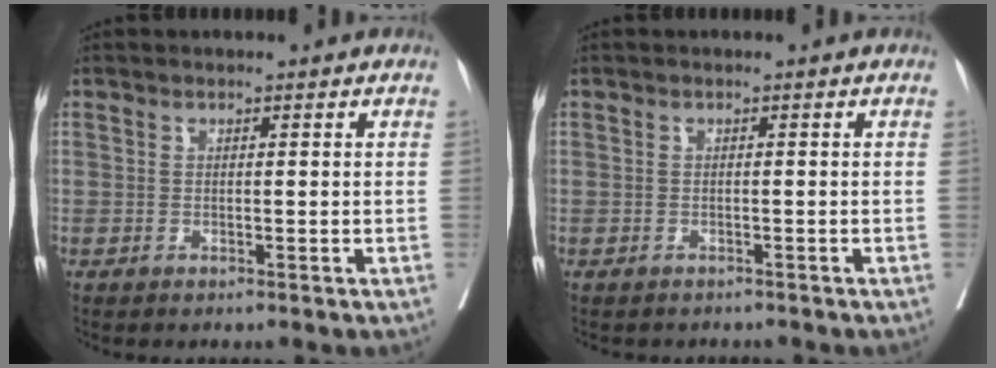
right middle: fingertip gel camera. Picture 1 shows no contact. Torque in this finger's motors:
{"motor_torque": [0.46, -0.45, 0.01, -0.02]}